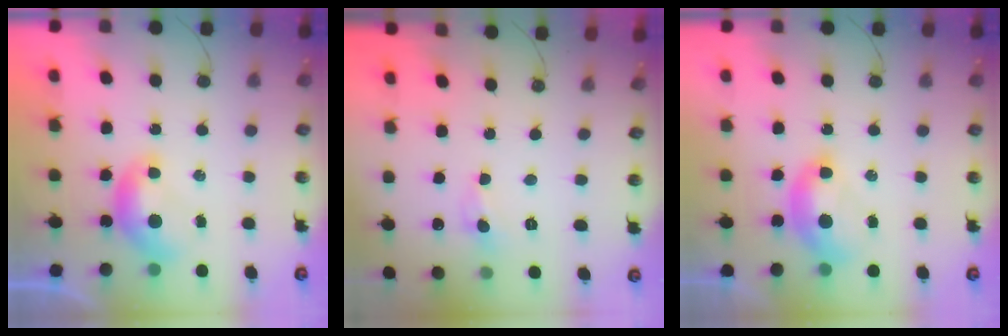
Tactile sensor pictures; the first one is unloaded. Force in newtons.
{"total": 0.6, "press": 0.5, "slide": 0.4}
{"total": 2.6, "press": 2.6, "slide": 0.6}